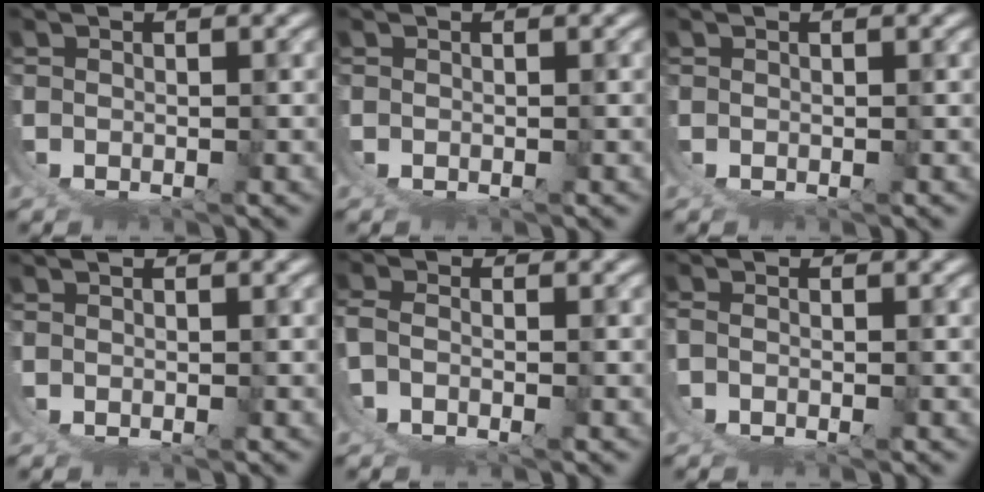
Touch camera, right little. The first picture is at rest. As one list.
[{"total": 0.0}, {"total": 0.0}, {"total": 0.0}, {"total": 1.8, "force": [-0.7, 0.5, 1.6], "torque": [-0.030, -0.003, -0.015]}, {"total": 1.0, "force": [-0.2, -0.5, 0.7], "torque": [-0.005, 0.003, -0.007]}]